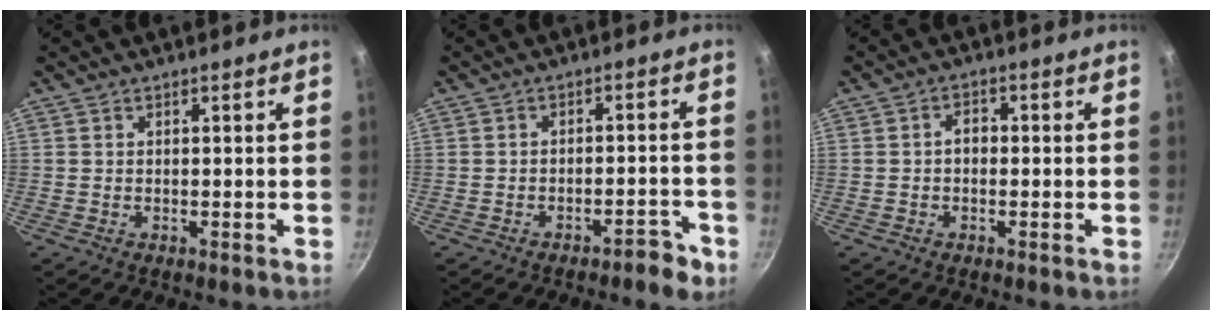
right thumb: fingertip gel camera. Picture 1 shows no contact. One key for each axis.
{"total": 4.2, "fx": -3.0, "fy": 1.4, "fz": 2.6, "tx": -0.031, "ty": 0.030, "tz": -0.040}
{"total": 2.4, "fx": -0.3, "fy": 1.8, "fz": 1.6, "tx": -0.014, "ty": 0.013, "tz": -0.011}